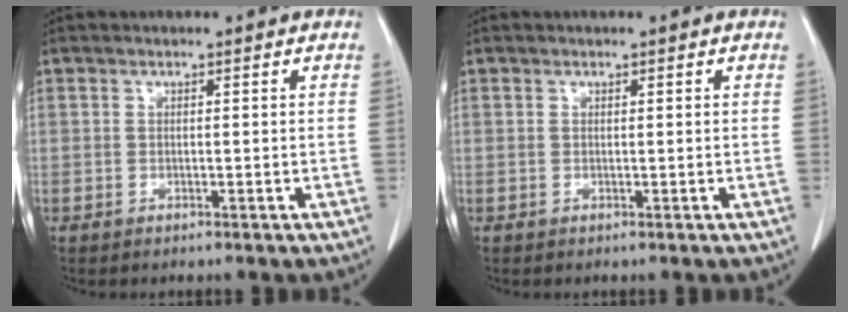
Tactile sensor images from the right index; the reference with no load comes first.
{"total": 0.0}